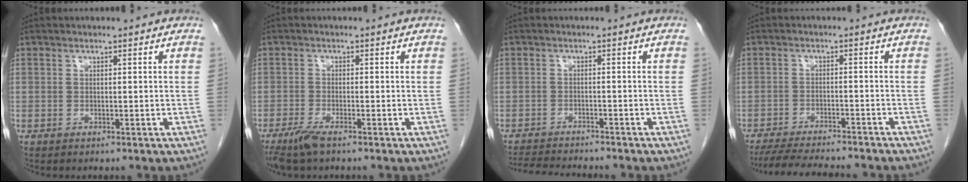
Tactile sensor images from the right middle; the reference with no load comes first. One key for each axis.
{"total": 3.4, "fx": -2.5, "fy": 0.3, "fz": 2.3, "tx": -0.052, "ty": -0.009, "tz": -0.051}
{"total": 7.6, "fx": -7.1, "fy": 0.2, "fz": 2.6, "tx": -0.040, "ty": -0.012, "tz": -0.112}
{"total": 13.5, "fx": -12.1, "fy": 1.2, "fz": 6.0, "tx": -0.092, "ty": -0.021, "tz": -0.170}